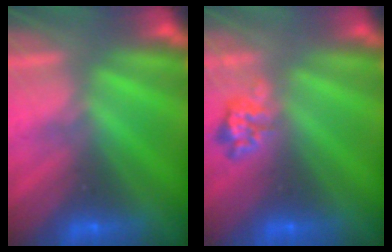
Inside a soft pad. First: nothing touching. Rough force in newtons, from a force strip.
{"total": 2.3}